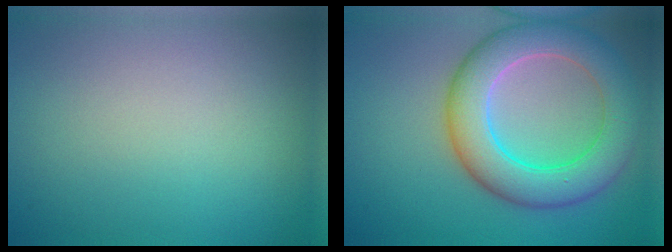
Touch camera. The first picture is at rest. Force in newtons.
{"total": 7.8, "press": 7.8, "slide": 0.6}